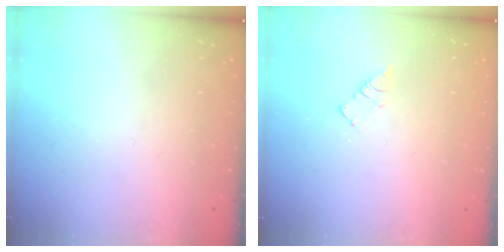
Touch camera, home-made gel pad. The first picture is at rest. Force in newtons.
{"total": 2.6, "press": 2.6, "slide": 0.3}